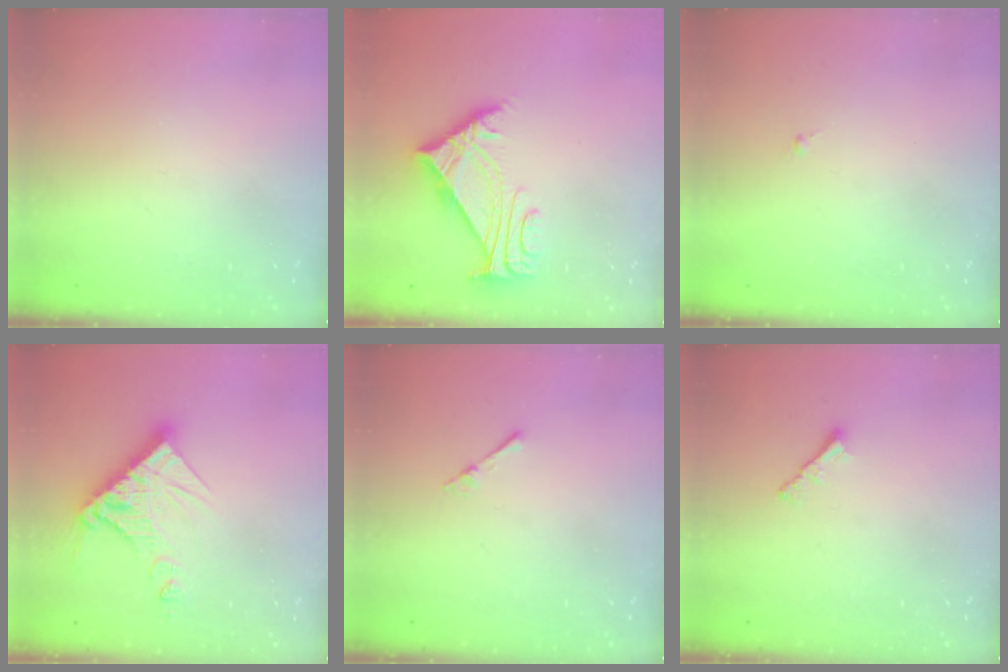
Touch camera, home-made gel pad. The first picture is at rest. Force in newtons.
{"total": 7.2, "press": 7.2, "slide": 1.1}
{"total": 0.0}
{"total": 13.7, "press": 13.6, "slide": 1.6}
{"total": 2.2, "press": 2.2, "slide": 0.3}
{"total": 1.9, "press": 1.8, "slide": 0.5}